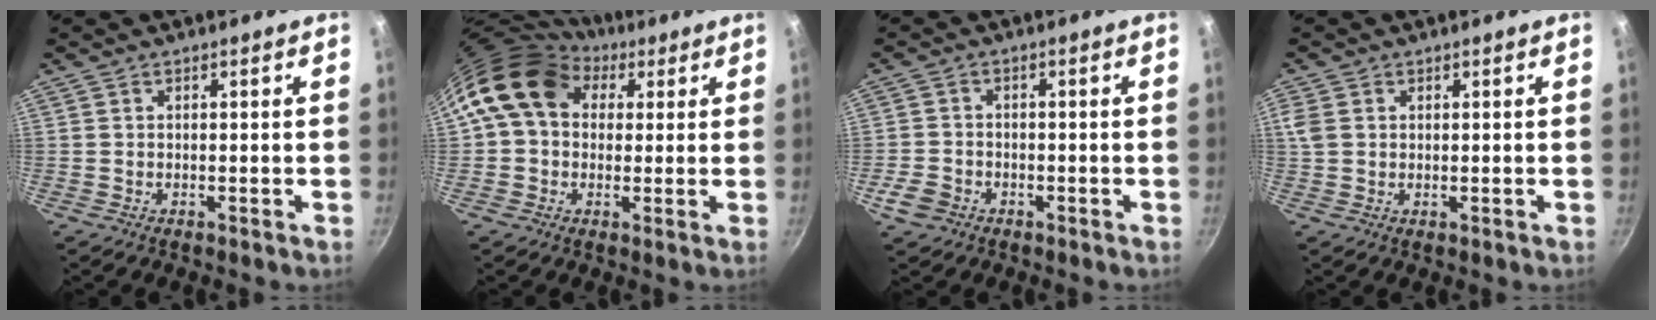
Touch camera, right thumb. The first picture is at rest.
{"total": 14.6, "force": [5.2, 11.3, 7.7], "torque": [-0.107, 0.019, 0.076]}
{"total": 4.4, "force": [-2.2, 3.4, 1.8], "torque": [-0.036, 0.020, -0.039]}
{"total": 3.6, "force": [1.0, 2.7, 2.2], "torque": [-0.043, 0.003, 0.024]}